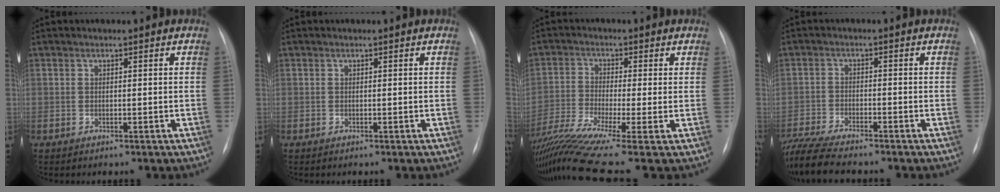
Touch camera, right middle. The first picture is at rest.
{"total": 0.0}
{"total": 11.8, "force": [-8.3, -1.2, 8.3], "torque": [-0.165, -0.020, -0.148]}
{"total": 10.4, "force": [-9.1, 0.9, 4.8], "torque": [-0.097, -0.020, -0.158]}